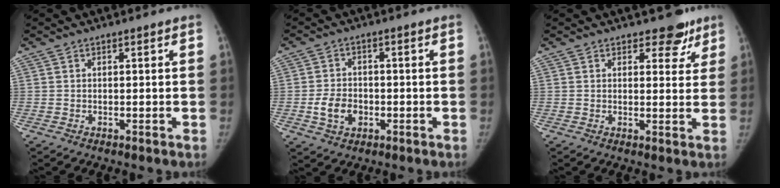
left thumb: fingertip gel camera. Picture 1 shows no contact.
{"total": 5.7, "force": [-1.7, 4.4, 3.3], "torque": [-0.047, 0.010, -0.028]}
{"total": 4.9, "force": [3.5, 2.9, 2.0], "torque": [0.015, -0.017, 0.042]}